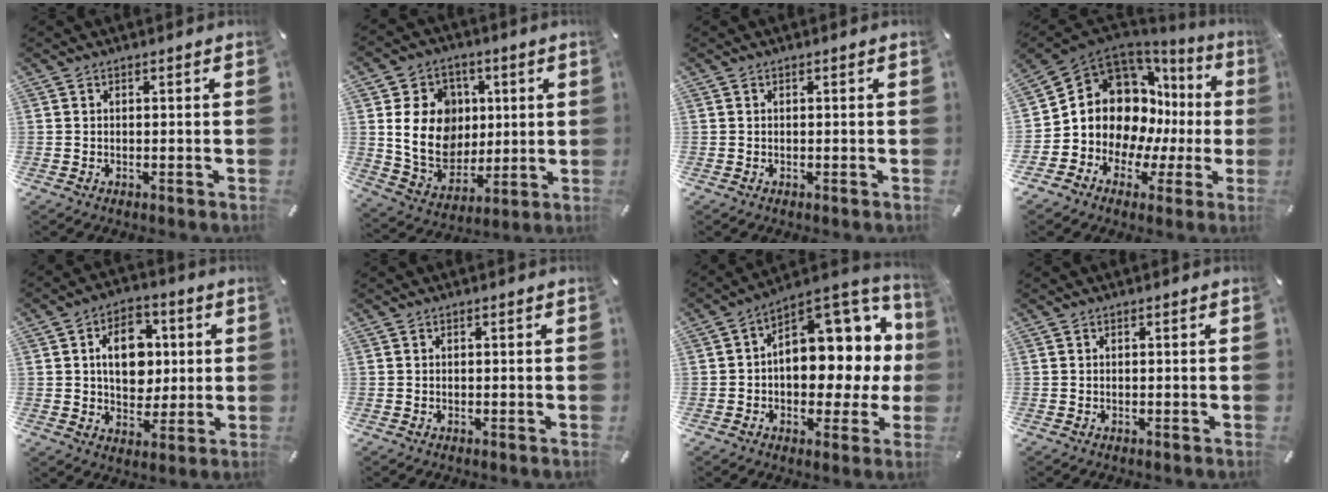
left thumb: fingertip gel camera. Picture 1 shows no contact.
{"total": 15.6, "force": [2.1, 13.3, 7.9], "torque": [-0.152, 0.005, 0.046]}
{"total": 0.0}
{"total": 14.0, "force": [2.6, 11.8, 7.1], "torque": [-0.128, -0.048, 0.058]}
{"total": 12.0, "force": [1.7, 9.1, 7.7], "torque": [-0.111, 0.006, 0.026]}
{"total": 0.0}
{"total": 15.2, "force": [3.4, 10.2, 10.8], "torque": [-0.116, -0.043, 0.059]}
{"total": 0.0}